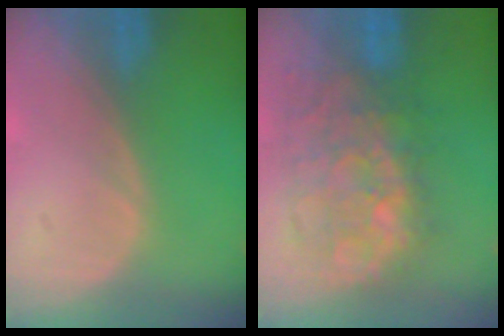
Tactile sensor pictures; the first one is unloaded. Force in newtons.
{"total": 10.3, "press": 9.8, "slide": 3.2}